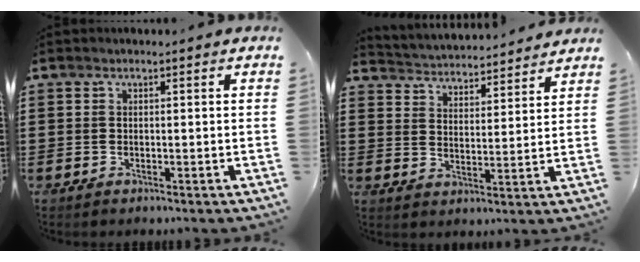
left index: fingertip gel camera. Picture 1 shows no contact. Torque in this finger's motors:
{"motor_torque": [1.10, -1.04, 0.22, 0.02]}